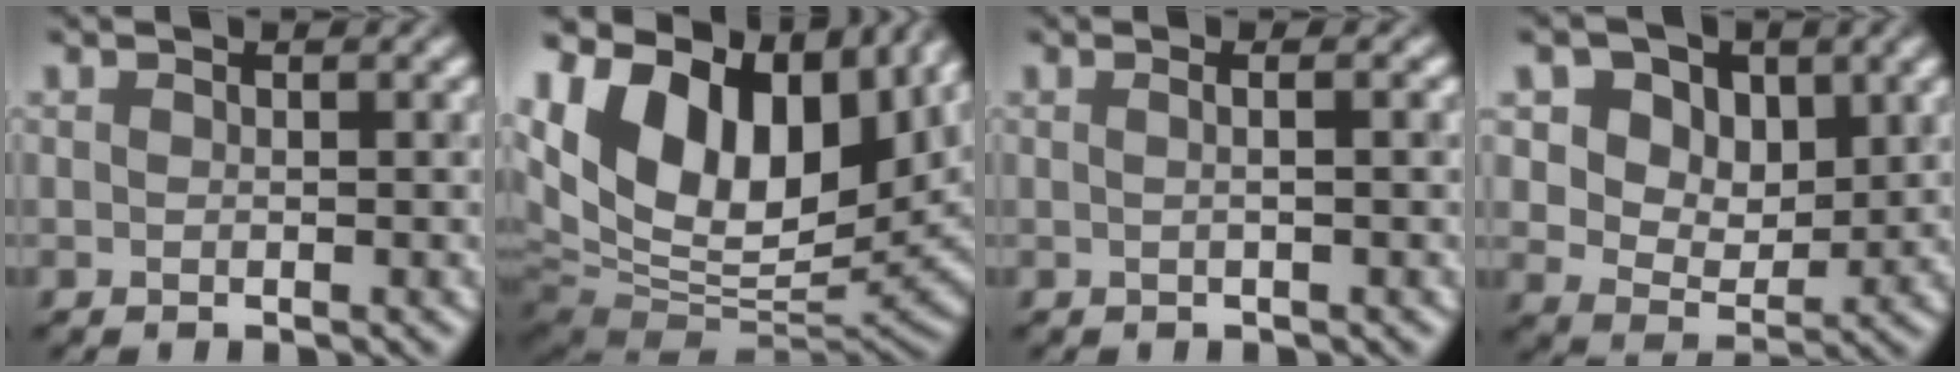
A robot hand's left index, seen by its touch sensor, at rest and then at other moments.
{"total": 16.9, "force": [6.4, 10.1, 11.9], "torque": [-0.227, 0.017, 0.117]}
{"total": 2.6, "force": [0.7, 1.4, 2.2], "torque": [-0.008, 0.010, -0.020]}
{"total": 7.6, "force": [3.5, 5.0, 4.4], "torque": [-0.085, -0.008, 0.056]}